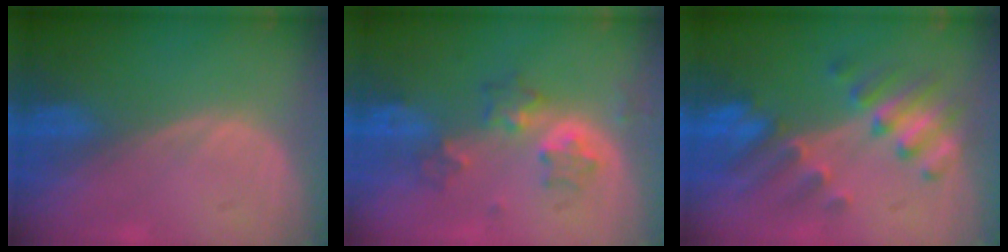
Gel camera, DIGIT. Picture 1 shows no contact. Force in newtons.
{"total": 5.4, "press": 5.1, "slide": 1.5}
{"total": 7.6, "press": 7.5, "slide": 1.1}